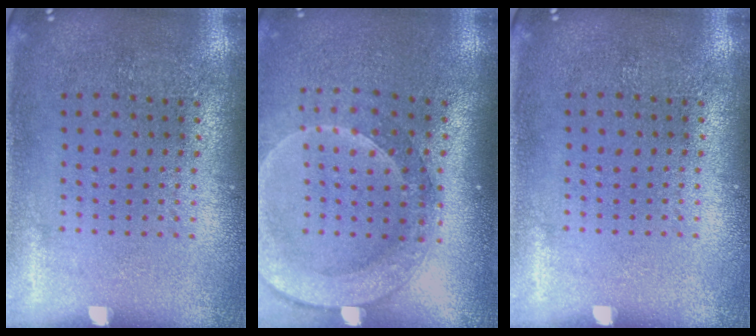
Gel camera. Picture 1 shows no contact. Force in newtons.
{"total": 2.3, "press": 1.8, "slide": 1.4}
{"total": 0.0}